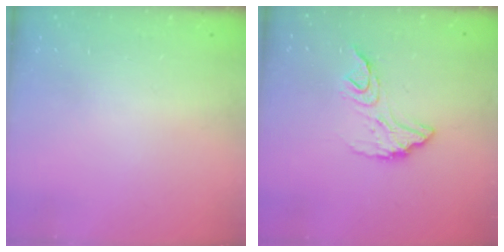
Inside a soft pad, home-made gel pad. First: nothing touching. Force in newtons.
{"total": 12.1, "press": 12.1, "slide": 0.7}